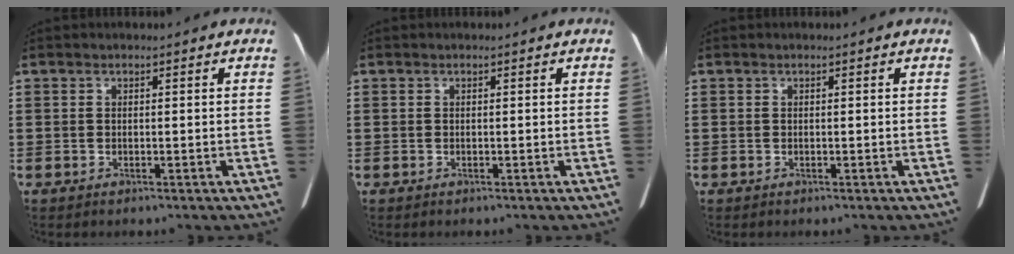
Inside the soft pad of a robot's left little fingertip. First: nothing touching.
{"total": 0.0}
{"total": 0.0}